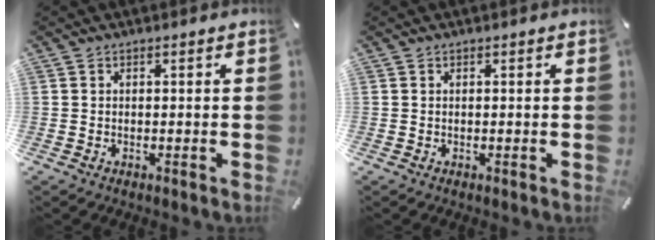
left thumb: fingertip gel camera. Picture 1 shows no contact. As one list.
[{"total": 0.0}]